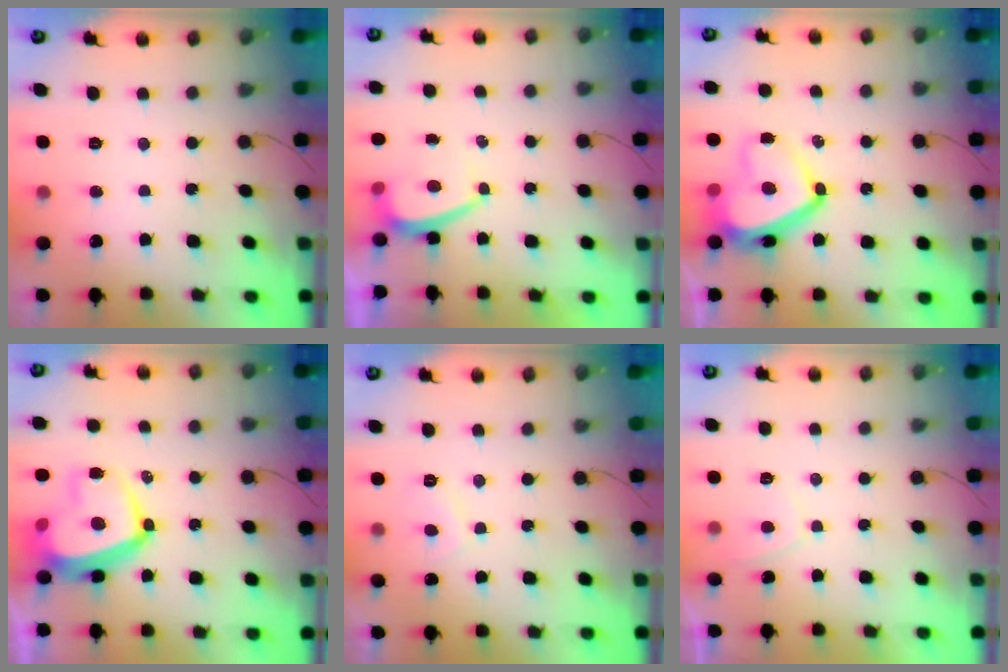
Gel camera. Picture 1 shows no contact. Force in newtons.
{"total": 1.2, "press": 1.1, "slide": 0.5}
{"total": 13.9, "press": 13.7, "slide": 1.9}
{"total": 14.5, "press": 14.5, "slide": 1.1}
{"total": 1.2, "press": 1.0, "slide": 0.7}
{"total": 1.9, "press": 1.9, "slide": 0.6}